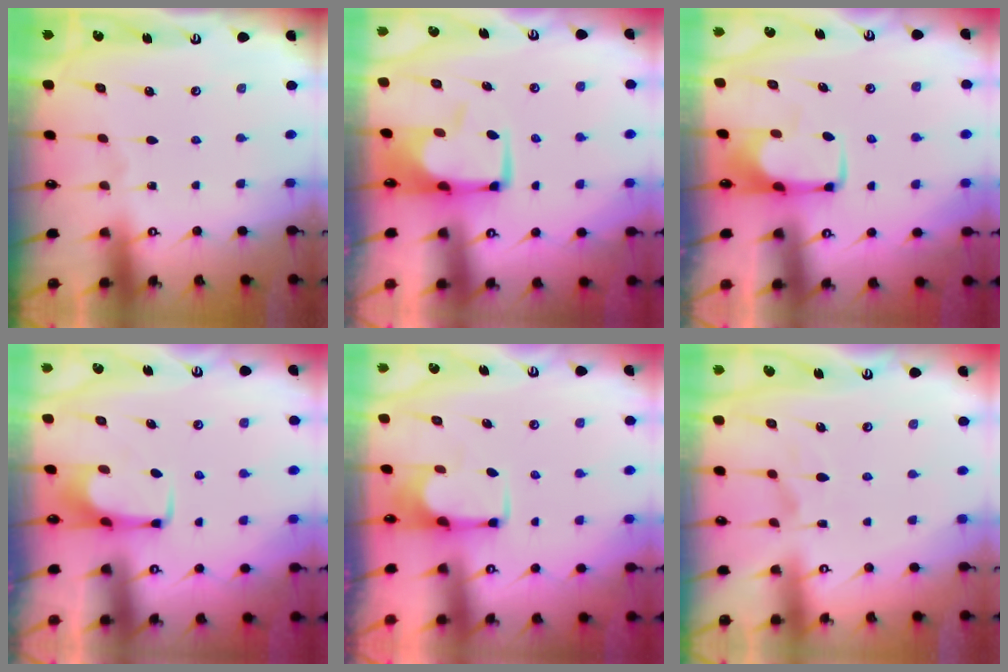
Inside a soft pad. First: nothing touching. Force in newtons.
{"total": 1.0, "press": 0.2, "slide": 1.0}
{"total": 1.9, "press": 1.9, "slide": 0.4}
{"total": 1.6, "press": 1.5, "slide": 0.5}
{"total": 1.8, "press": 1.6, "slide": 0.8}
{"total": 5.2, "press": 5.0, "slide": 1.2}